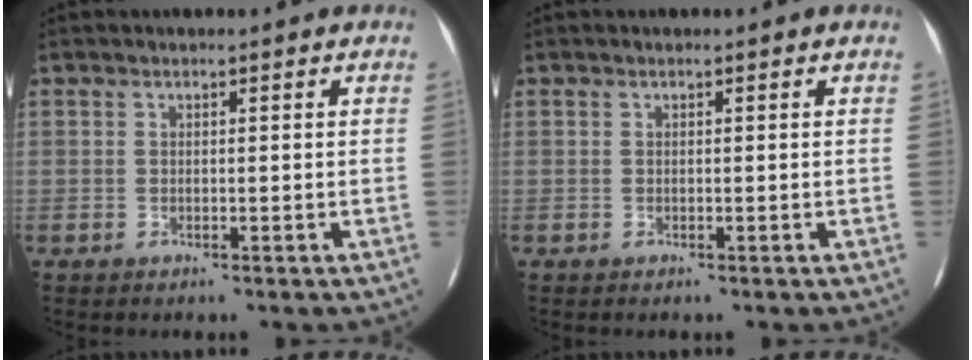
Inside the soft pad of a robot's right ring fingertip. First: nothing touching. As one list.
[{"total": 0.0}]